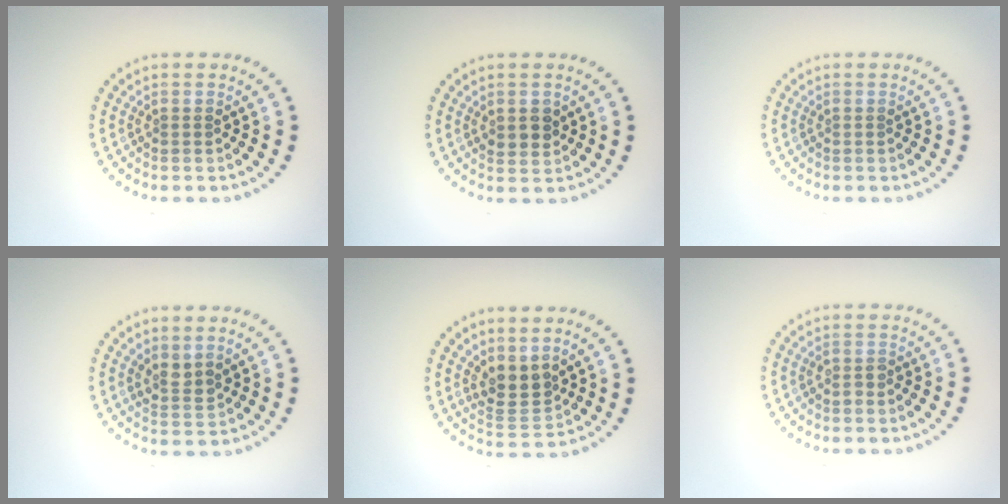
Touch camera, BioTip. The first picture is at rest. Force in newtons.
{"total": 1.8, "press": 1.8, "slide": 0.4}
{"total": 0.0}
{"total": 1.7, "press": 1.3, "slide": 1.0}
{"total": 2.9, "press": 2.4, "slide": 1.5}
{"total": 0.8, "press": 0.7, "slide": 0.4}